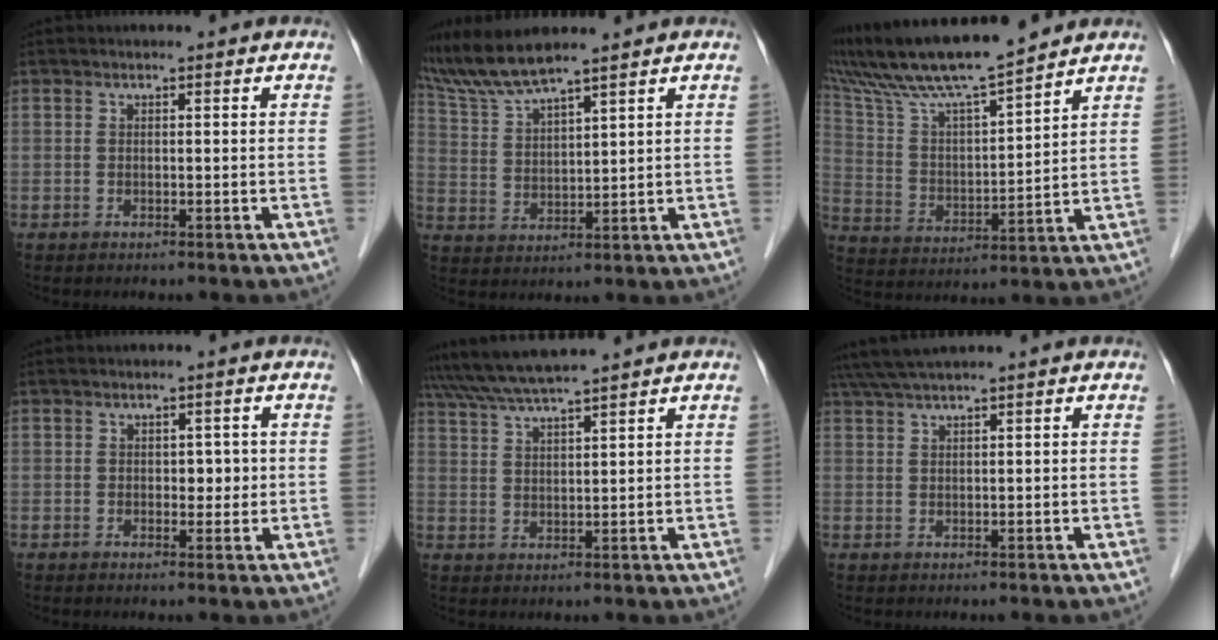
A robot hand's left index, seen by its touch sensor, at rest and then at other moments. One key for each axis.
{"total": 7.9, "fx": 7.2, "fy": -0.5, "fz": 3.3, "tx": -0.081, "ty": 0.010, "tz": 0.150}
{"total": 15.8, "fx": 13.9, "fy": 0.5, "fz": 7.6, "tx": -0.151, "ty": 0.013, "tz": 0.252}
{"total": 2.1, "fx": 0.2, "fy": 1.4, "fz": 1.5, "tx": -0.016, "ty": 0.001, "tz": 0.004}
{"total": 7.6, "fx": 6.9, "fy": -1.3, "fz": 3.0, "tx": -0.063, "ty": 0.024, "tz": 0.126}
{"total": 4.1, "fx": 3.5, "fy": -0.9, "fz": 1.9, "tx": -0.040, "ty": 0.025, "tz": 0.072}